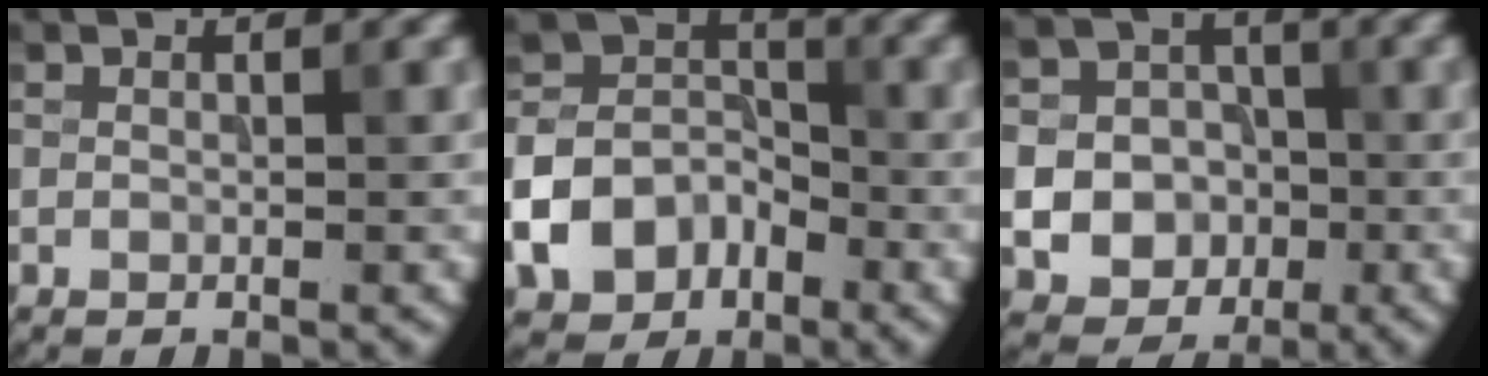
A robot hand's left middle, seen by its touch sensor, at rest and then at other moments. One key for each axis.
{"total": 6.7, "fx": -3.2, "fy": 5.1, "fz": 2.9, "tx": -0.058, "ty": 0.004, "tz": -0.071}
{"total": 13.0, "fx": -3.2, "fy": 12.1, "fz": 3.5, "tx": -0.095, "ty": -0.023, "tz": -0.071}